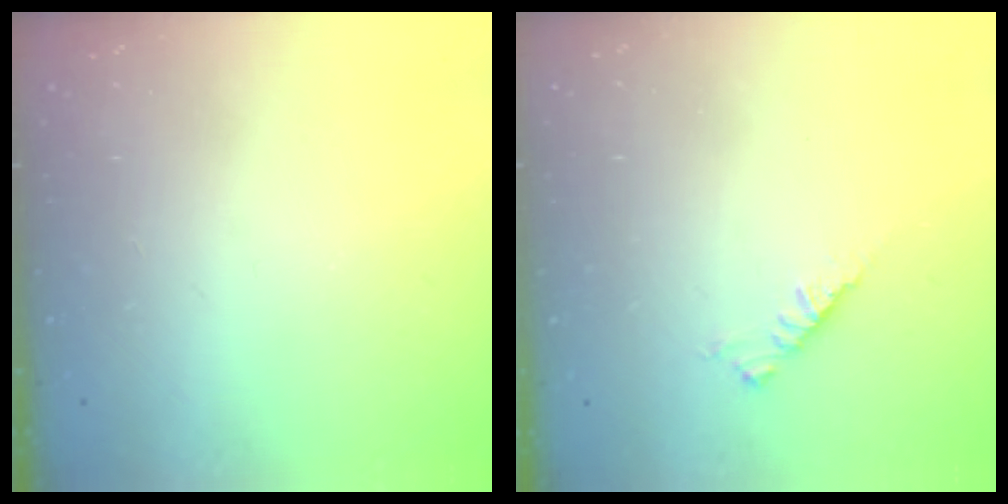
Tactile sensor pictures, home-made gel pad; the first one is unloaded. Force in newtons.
{"total": 2.9, "press": 2.8, "slide": 0.7}